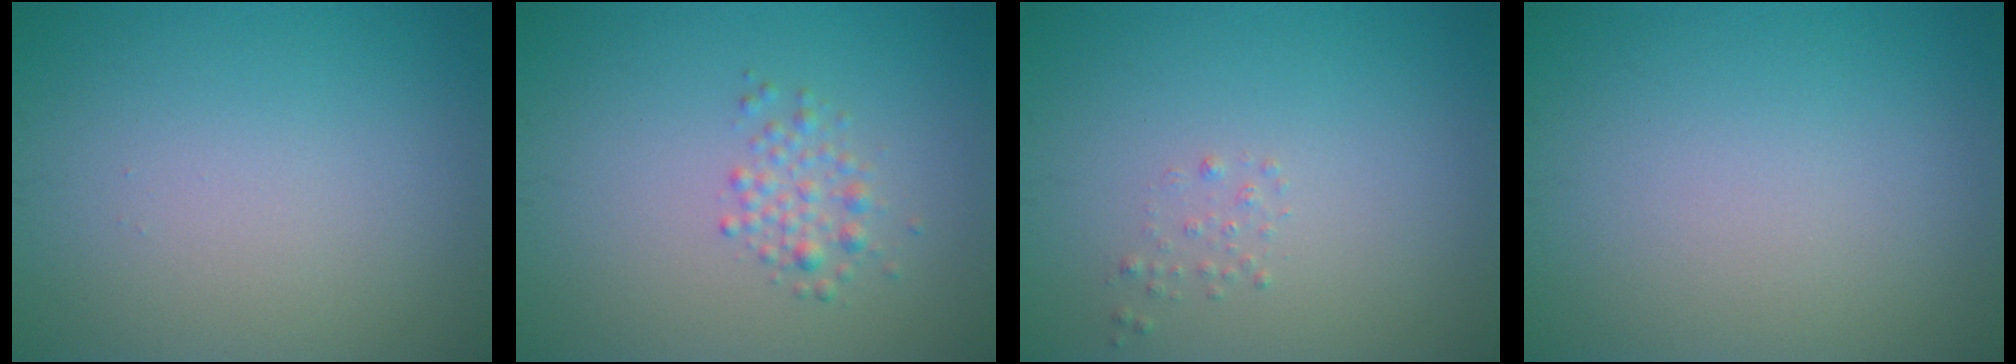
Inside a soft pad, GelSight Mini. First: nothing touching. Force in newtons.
{"total": 1.8, "press": 1.8, "slide": 0.1}
{"total": 0.6, "press": 0.6, "slide": 0.1}
{"total": 0.0}